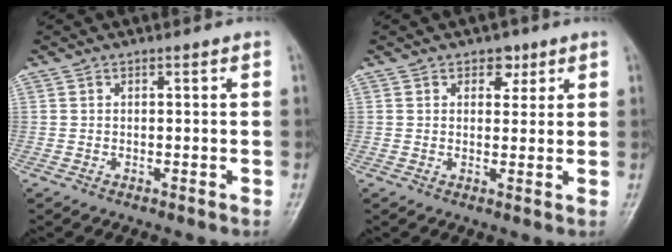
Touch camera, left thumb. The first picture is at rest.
{"total": 3.4, "force": [1.8, 2.4, 1.5], "torque": [0.006, -0.007, 0.022]}